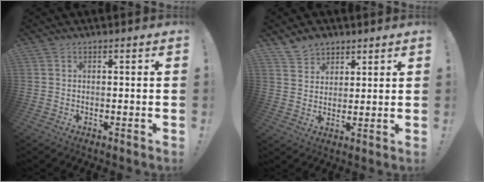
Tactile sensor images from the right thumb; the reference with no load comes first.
{"total": 6.7, "force": [5.1, 4.2, 1.0], "torque": [-0.021, -0.031, 0.099]}